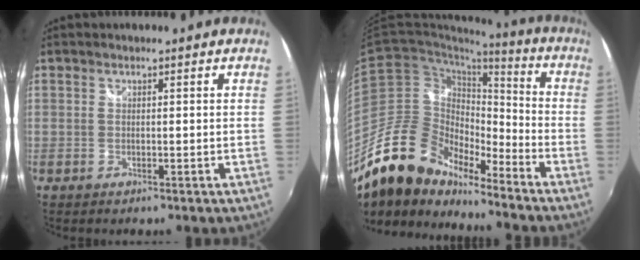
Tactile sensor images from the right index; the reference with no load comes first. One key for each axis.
{"total": 18.0, "fx": -14.9, "fy": 7.7, "fz": 6.5, "tx": -0.120, "ty": 0.026, "tz": -0.276}